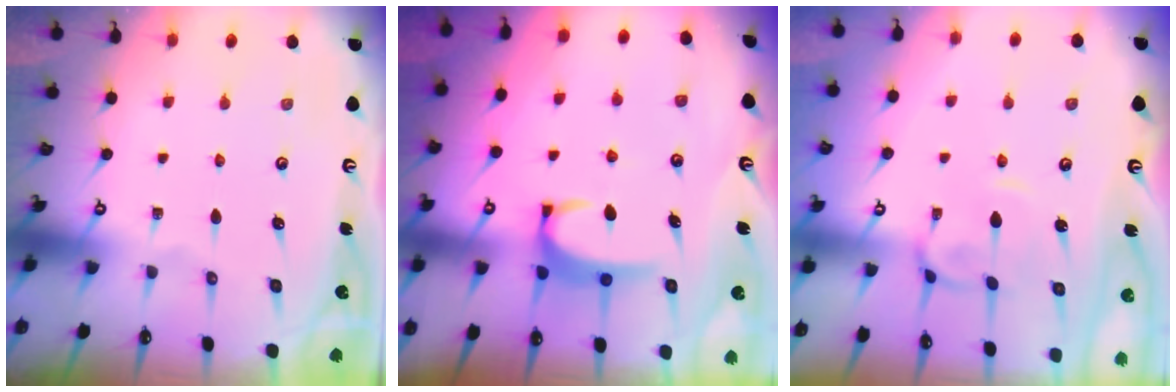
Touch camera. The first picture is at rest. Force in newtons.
{"total": 3.5, "press": 3.4, "slide": 0.5}
{"total": 1.5, "press": 1.3, "slide": 0.7}